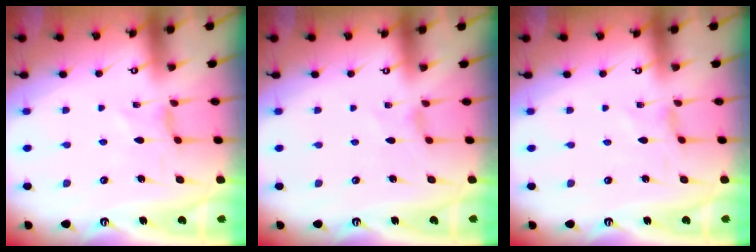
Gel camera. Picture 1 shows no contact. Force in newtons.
{"total": 0.7, "press": 0.7, "slide": 0.3}
{"total": 0.0}